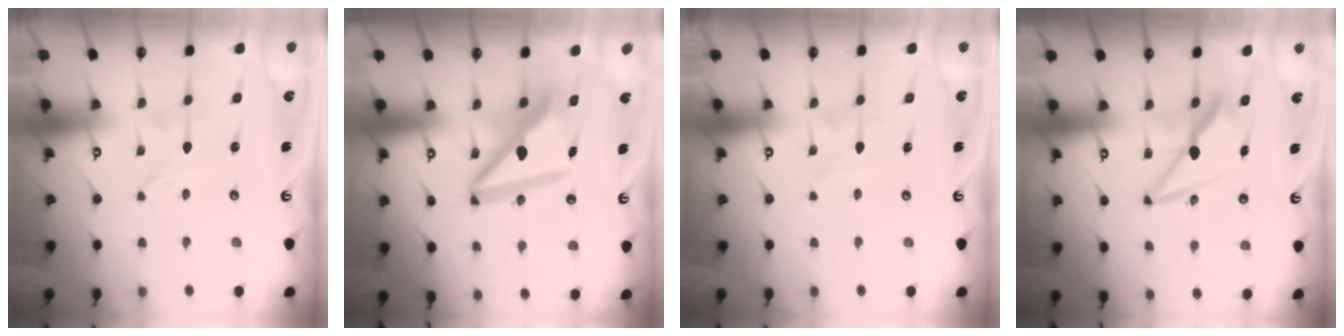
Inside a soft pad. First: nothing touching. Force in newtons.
{"total": 13.9, "press": 13.9, "slide": 1.5}
{"total": 0.8, "press": 0.8, "slide": 0.1}
{"total": 8.5, "press": 8.4, "slide": 1.2}